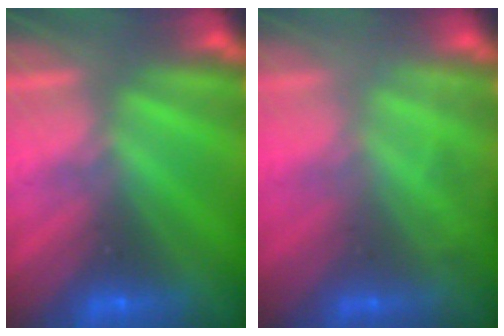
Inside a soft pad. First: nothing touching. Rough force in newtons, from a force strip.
{"total": 2.4}